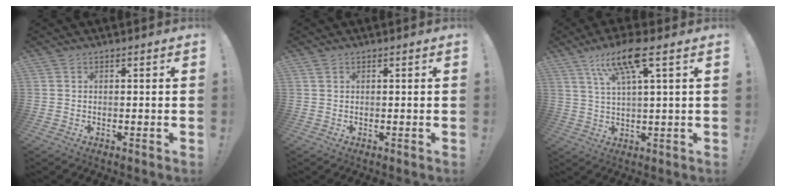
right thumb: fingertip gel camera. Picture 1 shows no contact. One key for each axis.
{"total": 0.9, "fx": 0.5, "fy": 0.6, "fz": 0.4, "tx": -0.012, "ty": 0.001, "tz": 0.011}
{"total": 11.6, "fx": 6.0, "fy": 2.1, "fz": 9.7, "tx": -0.173, "ty": -0.017, "tz": 0.099}